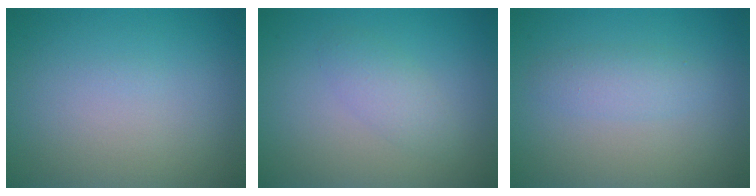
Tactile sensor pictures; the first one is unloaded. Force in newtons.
{"total": 1.9, "press": 1.9, "slide": 0.2}
{"total": 1.9, "press": 1.9, "slide": 0.0}